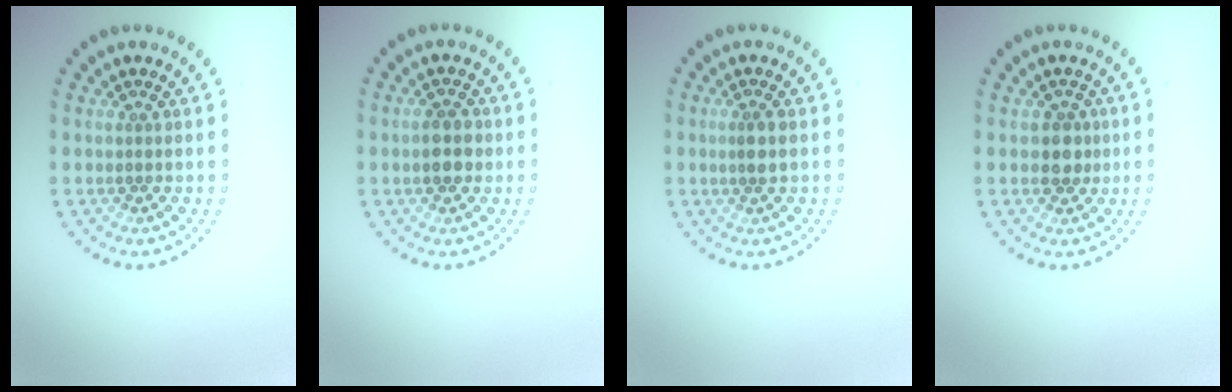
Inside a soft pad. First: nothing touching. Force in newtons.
{"total": 2.2, "press": 2.2, "slide": 0.2}
{"total": 1.5, "press": 1.2, "slide": 0.9}
{"total": 1.9, "press": 1.7, "slide": 0.8}